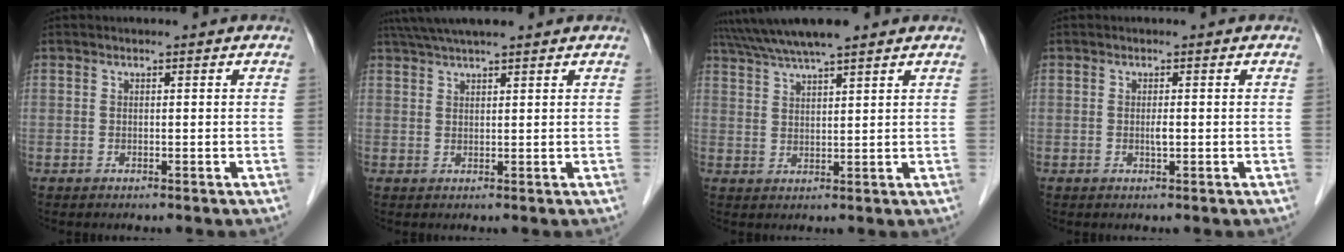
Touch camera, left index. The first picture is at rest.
{"total": 7.1, "force": [6.0, 0.5, 3.7], "torque": [-0.060, 0.038, 0.099]}
{"total": 8.6, "force": [7.3, 0.3, 4.5], "torque": [-0.079, 0.034, 0.122]}
{"total": 0.9, "force": [-0.1, 0.1, 0.9], "torque": [-0.018, -0.002, -0.002]}